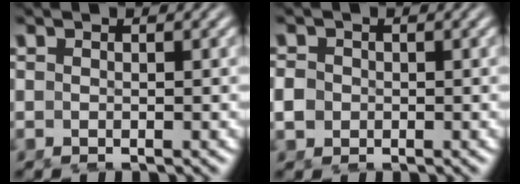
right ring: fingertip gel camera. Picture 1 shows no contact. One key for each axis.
{"total": 1.4, "fx": -0.2, "fy": 1.3, "fz": 0.6, "tx": -0.020, "ty": -0.005, "tz": -0.001}